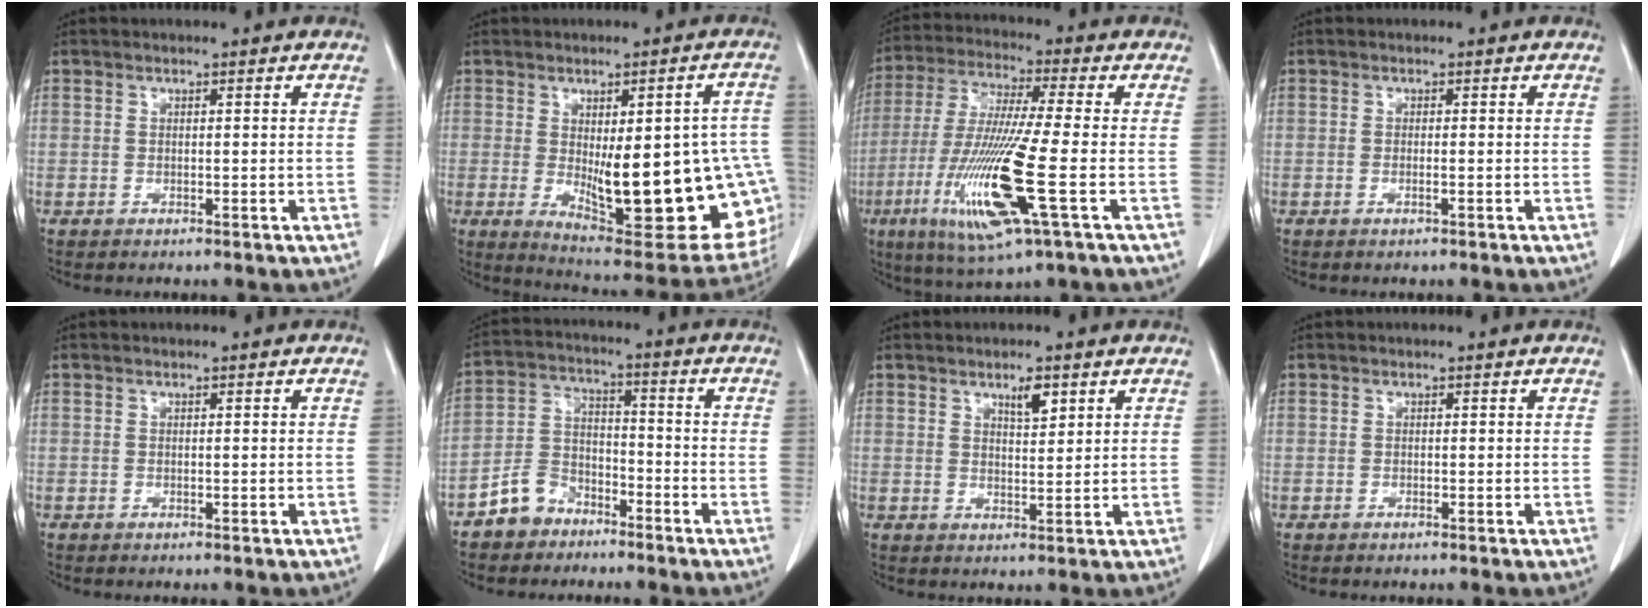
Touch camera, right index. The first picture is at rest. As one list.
[{"total": 23.6, "force": [-3.3, 7.1, 22.2], "torque": [-0.211, 0.002, -0.016]}, {"total": 16.4, "force": [-5.0, 0.3, 15.6], "torque": [-0.325, -0.030, -0.097]}, {"total": 0.8, "force": [-0.3, -0.1, 0.8], "torque": [-0.016, -0.002, -0.004]}, {"total": 0.0}, {"total": 7.0, "force": [-4.9, 4.6, 1.8], "torque": [-0.042, 0.013, -0.094]}, {"total": 3.4, "force": [2.1, 1.0, 2.5], "torque": [-0.043, -0.004, 0.036]}, {"total": 0.0}]